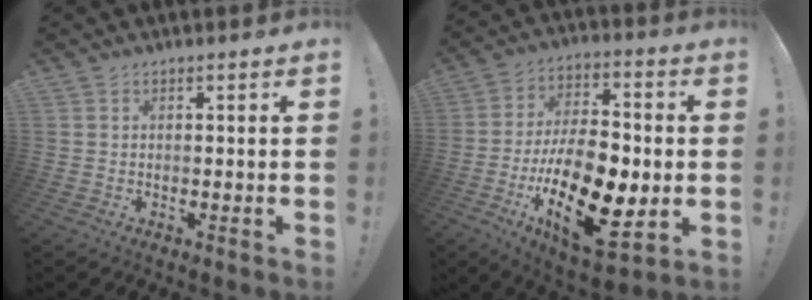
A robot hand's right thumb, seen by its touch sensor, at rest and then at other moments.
{"total": 24.0, "force": [-6.2, 12.2, 19.8], "torque": [-0.361, 0.027, -0.091]}